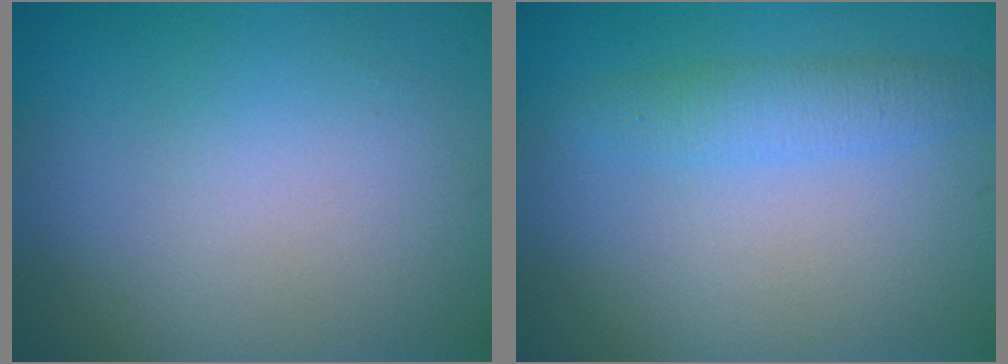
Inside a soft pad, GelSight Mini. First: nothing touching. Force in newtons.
{"total": 2.3, "press": 2.3, "slide": 0.2}